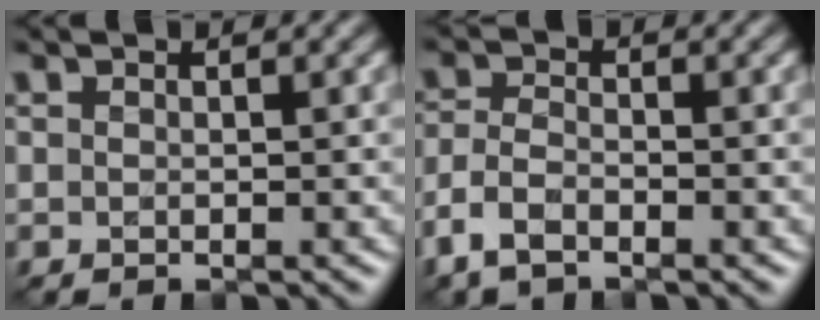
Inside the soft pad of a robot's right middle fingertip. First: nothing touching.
{"total": 3.3, "force": [-2.2, 1.5, 2.0], "torque": [-0.043, -0.002, -0.055]}